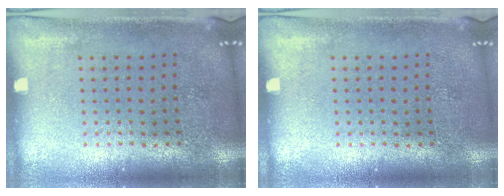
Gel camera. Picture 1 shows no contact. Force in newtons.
{"total": 0.0}